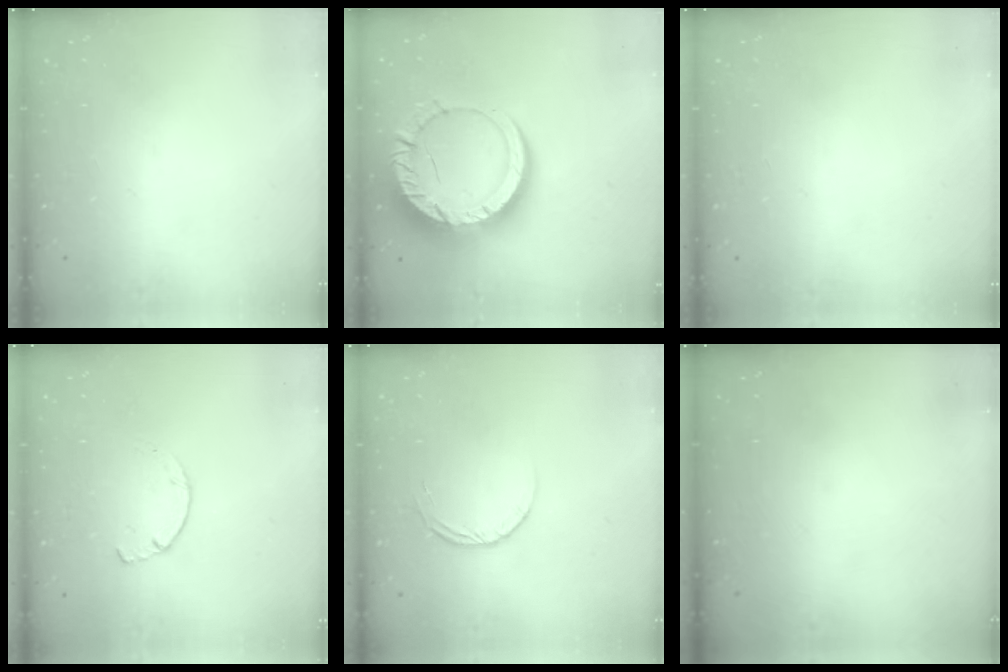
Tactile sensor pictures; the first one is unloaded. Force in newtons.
{"total": 18.9, "press": 18.8, "slide": 1.9}
{"total": 2.6, "press": 2.6, "slide": 0.2}
{"total": 1.8, "press": 1.7, "slide": 0.3}
{"total": 3.5, "press": 3.5, "slide": 0.3}
{"total": 0.0}